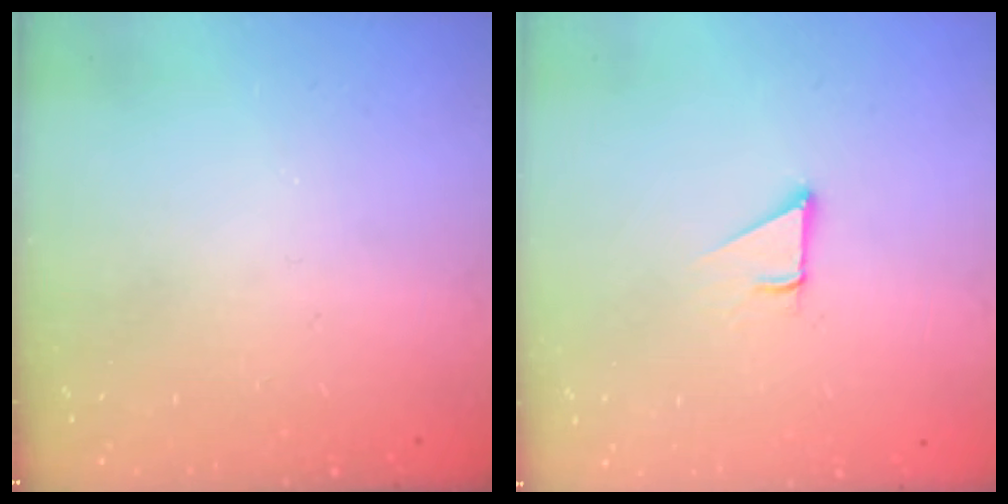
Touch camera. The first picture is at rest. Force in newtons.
{"total": 1.6, "press": 1.6, "slide": 0.2}